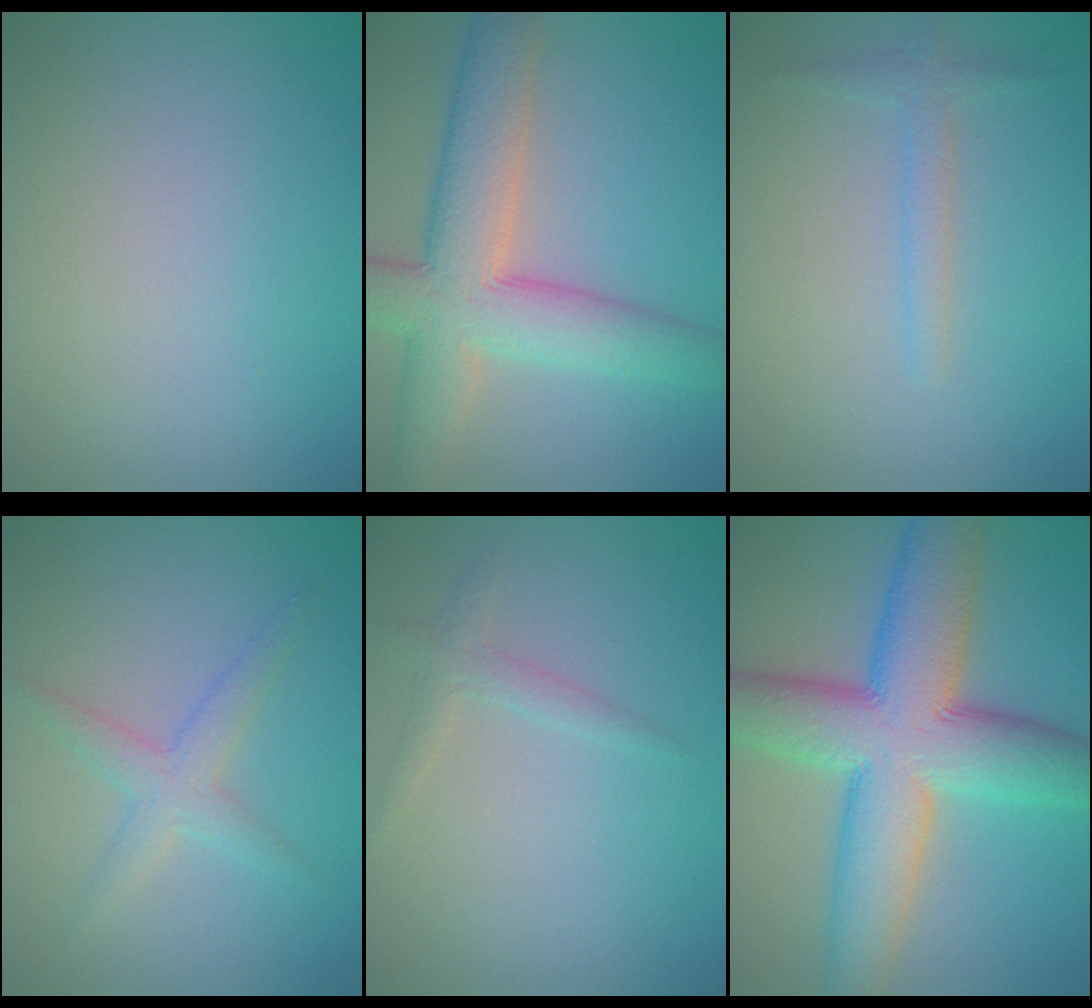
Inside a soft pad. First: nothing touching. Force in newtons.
{"total": 8.8, "press": 8.7, "slide": 0.4}
{"total": 1.6, "press": 1.6, "slide": 0.1}
{"total": 2.5, "press": 2.5, "slide": 0.1}
{"total": 1.5, "press": 1.5, "slide": 0.1}
{"total": 12.0, "press": 12.0, "slide": 0.5}